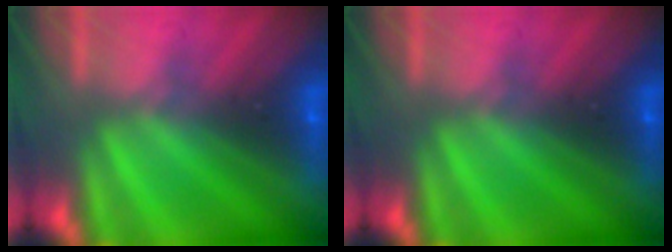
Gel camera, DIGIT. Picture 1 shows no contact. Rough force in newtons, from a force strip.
{"total": 0.0}